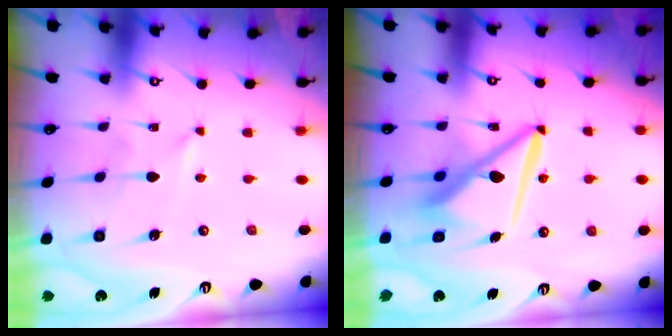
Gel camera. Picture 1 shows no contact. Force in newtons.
{"total": 9.7, "press": 9.6, "slide": 1.0}